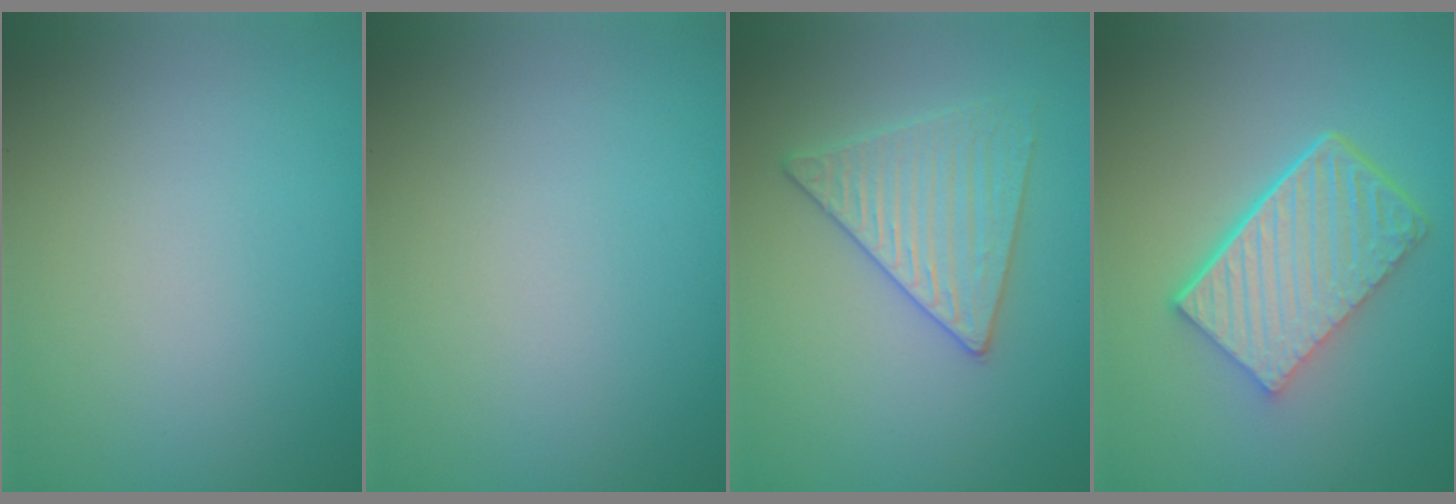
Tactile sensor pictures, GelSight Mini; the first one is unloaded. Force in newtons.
{"total": 0.0}
{"total": 3.5, "press": 3.4, "slide": 0.6}
{"total": 6.6, "press": 4.5, "slide": 4.9}